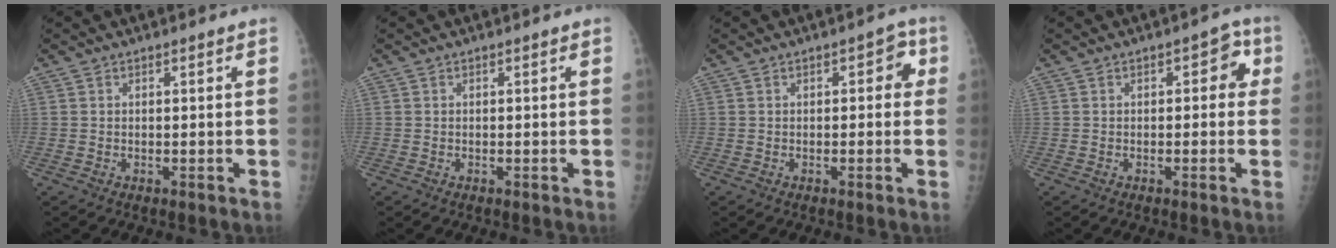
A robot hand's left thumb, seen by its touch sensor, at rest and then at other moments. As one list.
[{"total": 0.0}, {"total": 3.4, "force": [0.6, 2.0, 2.6], "torque": [-0.003, 0.008, -0.005]}, {"total": 3.9, "force": [0.6, 2.4, 3.0], "torque": [-0.005, 0.009, -0.006]}]